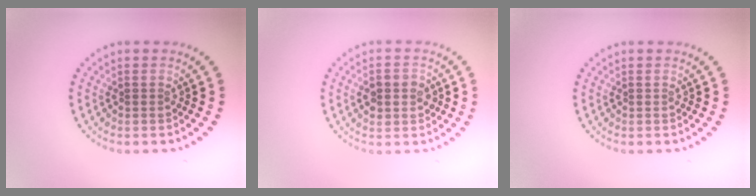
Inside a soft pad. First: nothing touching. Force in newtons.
{"total": 2.8, "press": 2.8, "slide": 0.1}
{"total": 0.0}